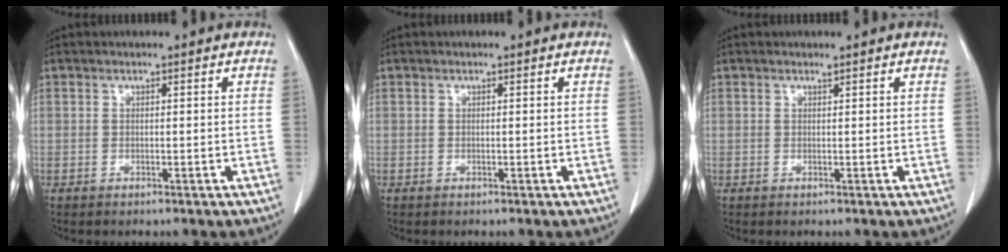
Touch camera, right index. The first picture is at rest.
{"total": 0.0}
{"total": 0.0}